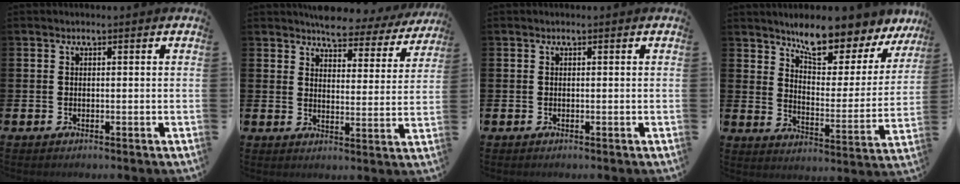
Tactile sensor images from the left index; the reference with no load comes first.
{"total": 5.0, "force": [4.7, 1.5, 0.8], "torque": [-0.029, -0.034, 0.078]}
{"total": 0.0}
{"total": 9.8, "force": [9.1, 1.9, 3.0], "torque": [-0.076, -0.067, 0.162]}